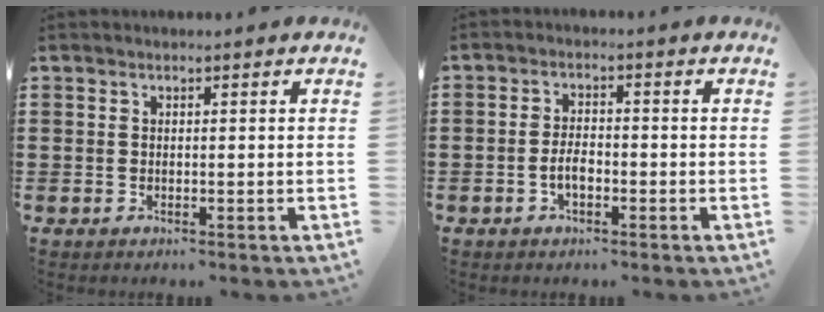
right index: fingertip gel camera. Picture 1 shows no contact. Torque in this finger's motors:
{"motor_torque": [1.07, 1.07, 0.06, 0.00]}